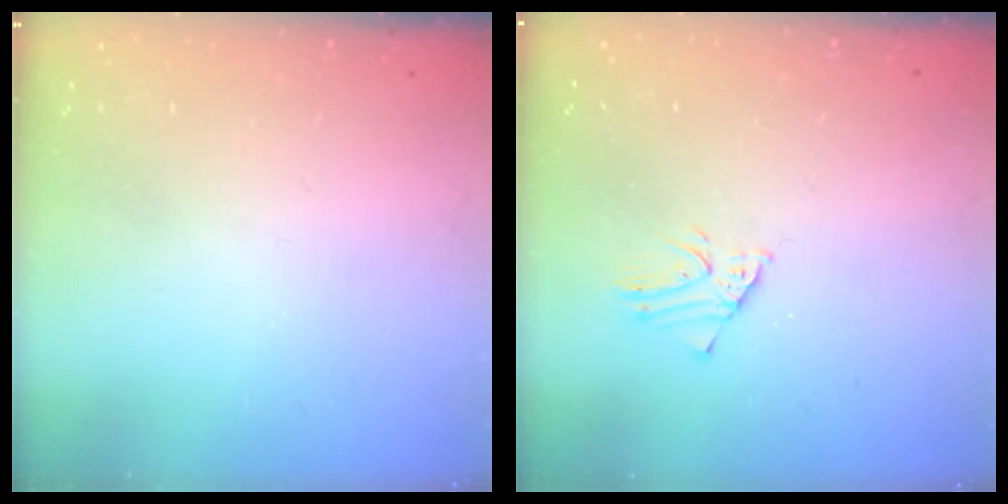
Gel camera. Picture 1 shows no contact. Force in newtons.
{"total": 1.9, "press": 1.9, "slide": 0.1}